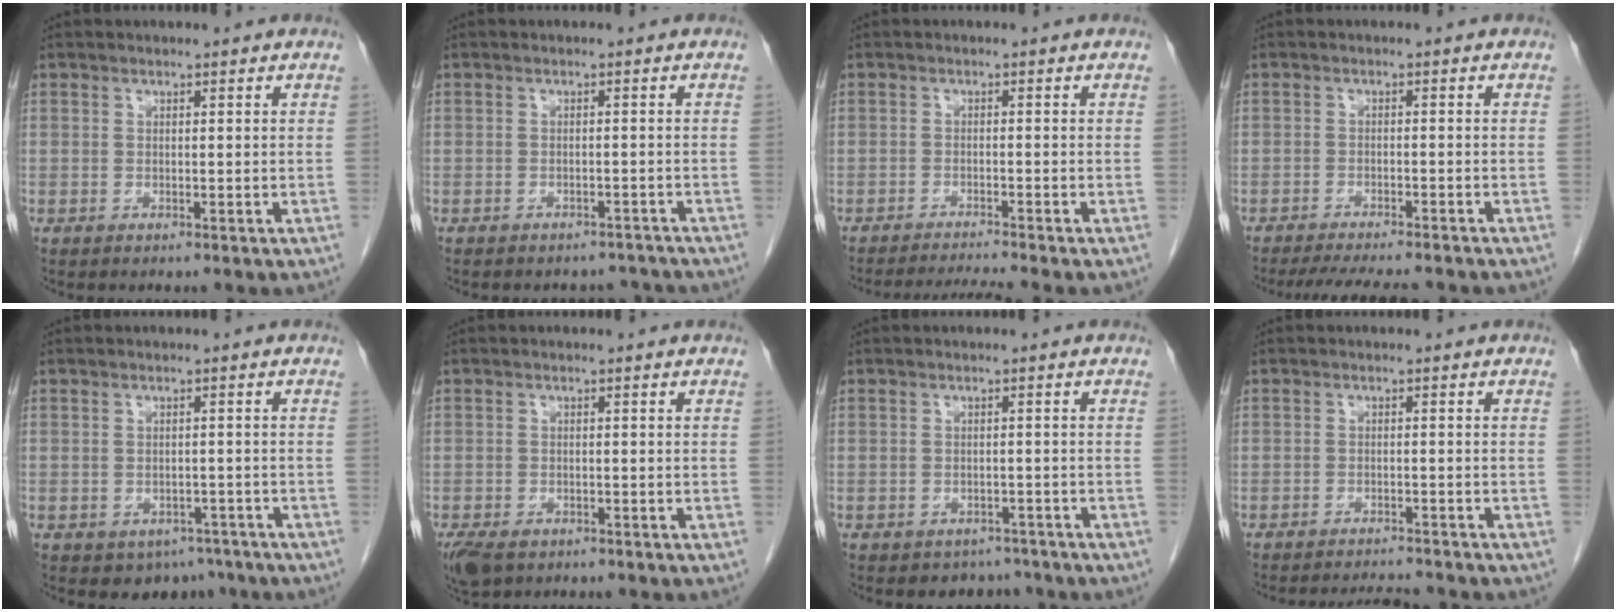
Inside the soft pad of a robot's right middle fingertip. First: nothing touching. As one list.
[{"total": 6.3, "force": [-5.7, 2.5, 0.7], "torque": [-0.006, 0.009, -0.061]}, {"total": 4.6, "force": [-4.1, -1.9, 0.9], "torque": [-0.016, -0.012, -0.069]}, {"total": 10.2, "force": [-9.1, 1.4, 4.4], "torque": [-0.062, -0.012, -0.125]}, {"total": 4.2, "force": [-2.9, 2.9, 1.1], "torque": [-0.002, 0.007, -0.034]}, {"total": 5.3, "force": [-3.4, 3.2, 2.4], "torque": [-0.048, -0.008, -0.053]}, {"total": 3.3, "force": [-2.8, 1.8, -0.3], "torque": [0.006, 0.010, -0.037]}, {"total": 4.7, "force": [-4.7, 0.2, 0.8], "torque": [-0.011, -0.009, -0.070]}]